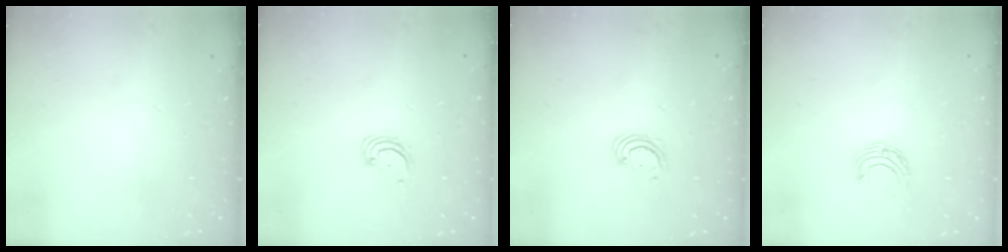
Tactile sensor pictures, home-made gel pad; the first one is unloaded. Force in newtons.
{"total": 3.0, "press": 3.0, "slide": 0.2}
{"total": 3.3, "press": 3.3, "slide": 0.2}
{"total": 5.2, "press": 5.2, "slide": 0.5}